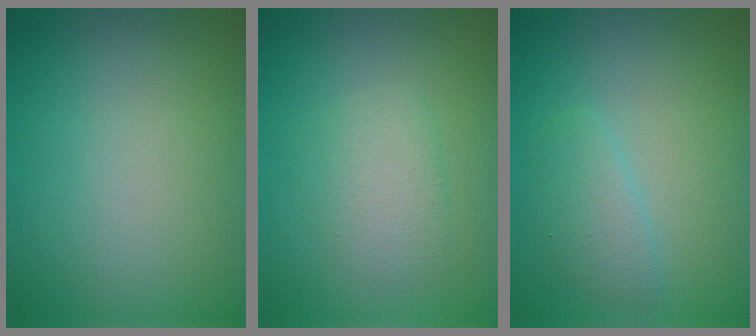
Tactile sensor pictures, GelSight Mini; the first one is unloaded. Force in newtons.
{"total": 2.3, "press": 2.3, "slide": 0.1}
{"total": 2.0, "press": 2.0, "slide": 0.1}